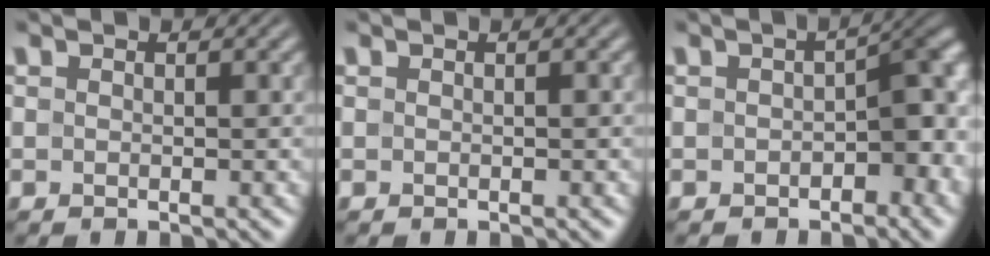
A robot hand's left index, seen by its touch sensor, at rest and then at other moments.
{"total": 0.0}
{"total": 5.3, "force": [-1.2, 2.7, 4.4], "torque": [-0.036, 0.009, -0.024]}